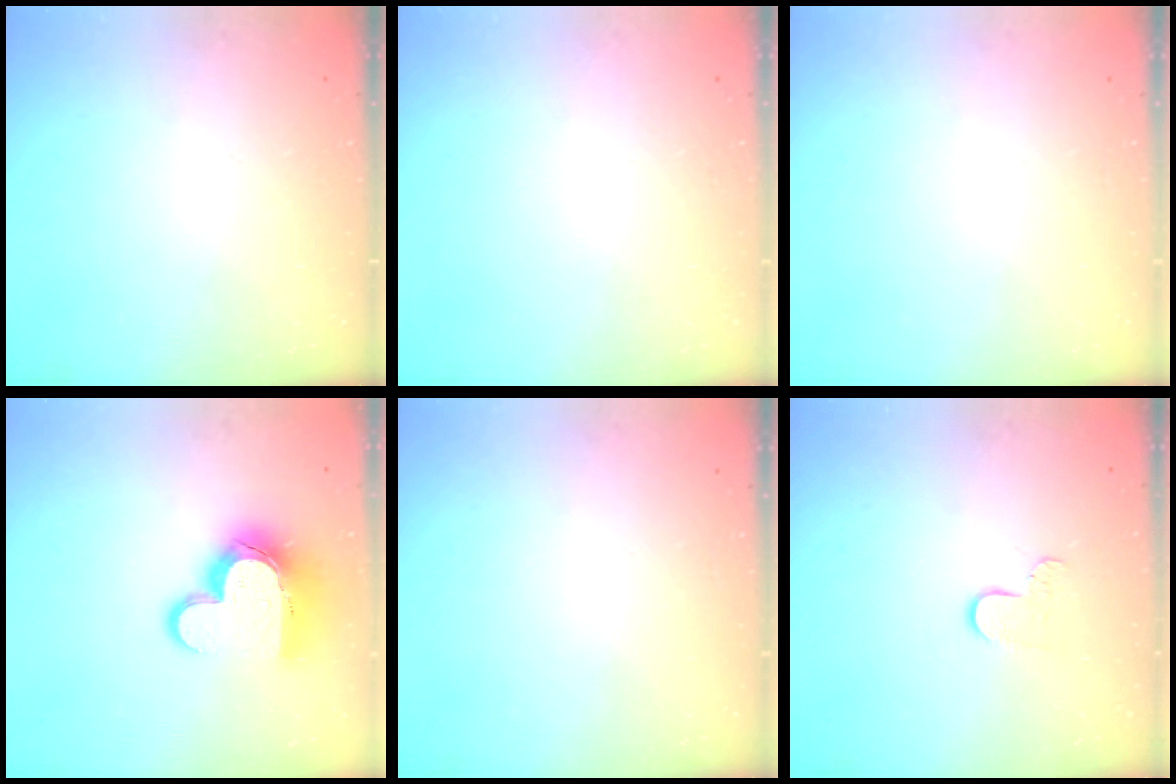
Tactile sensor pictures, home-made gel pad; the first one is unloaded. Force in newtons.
{"total": 0.0}
{"total": 0.0}
{"total": 15.5, "press": 15.5, "slide": 1.3}
{"total": 0.0}
{"total": 6.4, "press": 6.4, "slide": 0.5}